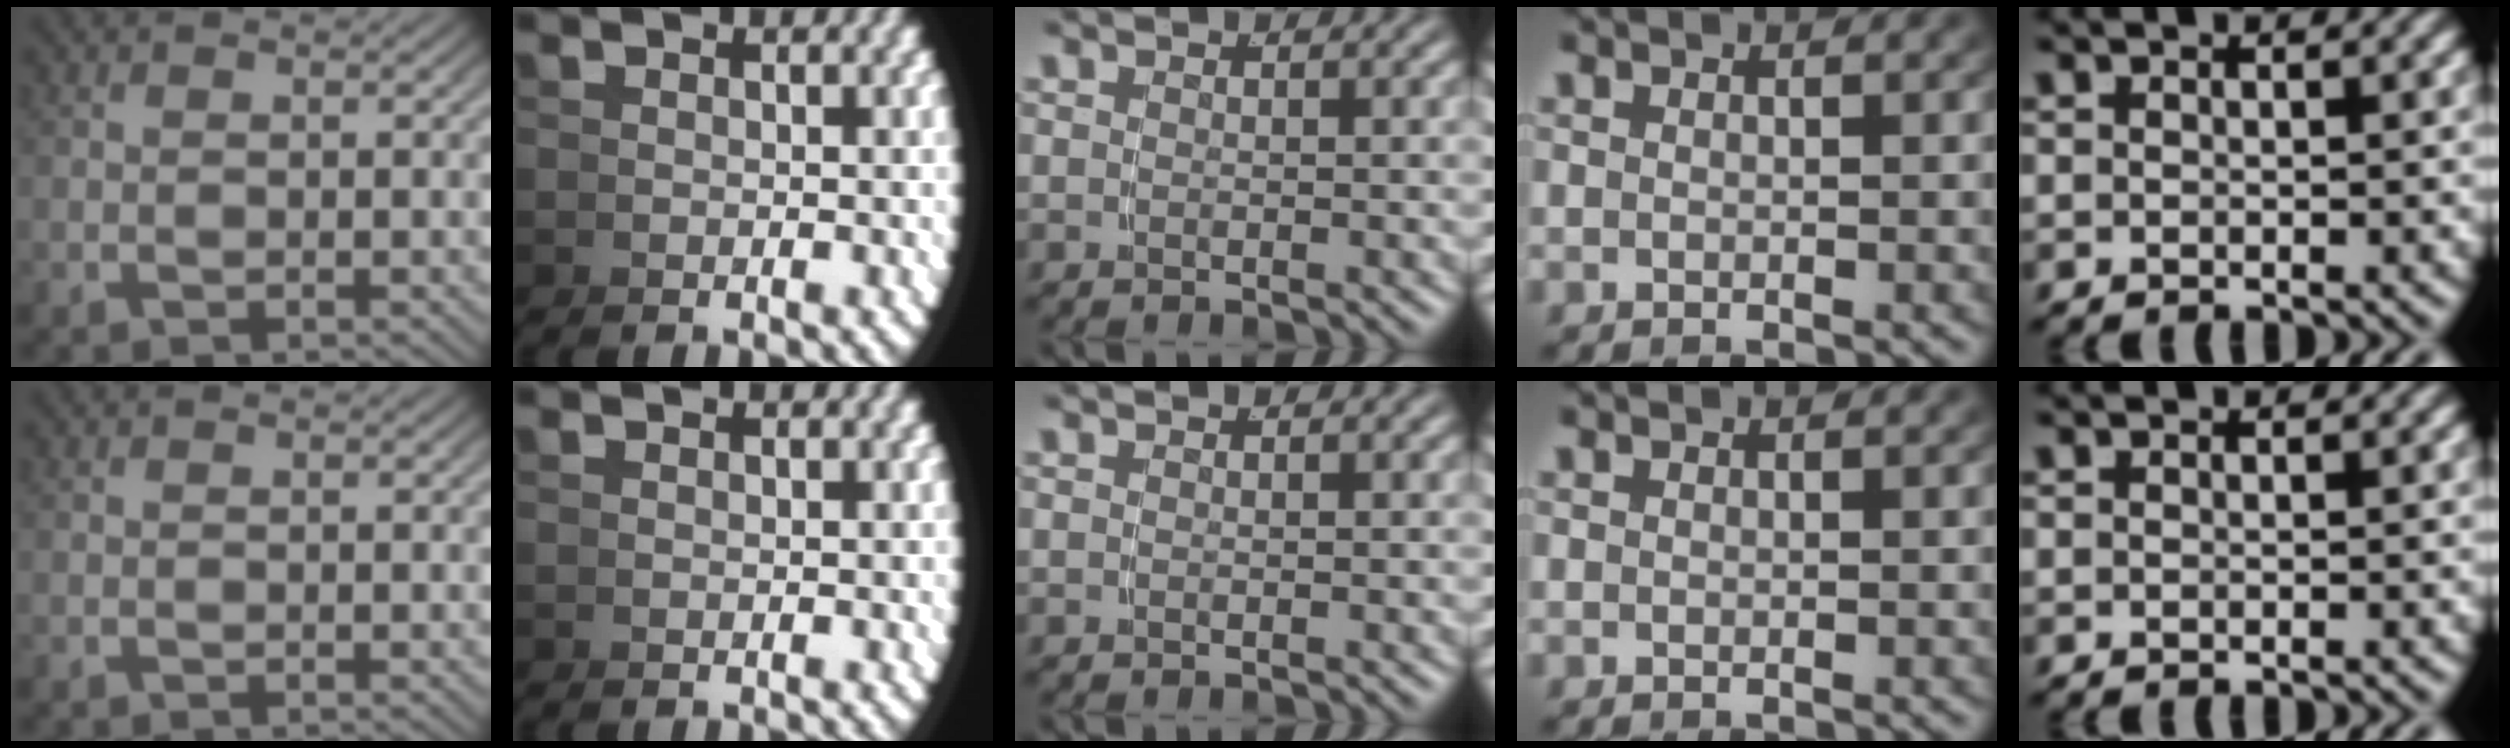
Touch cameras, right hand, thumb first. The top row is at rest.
{}